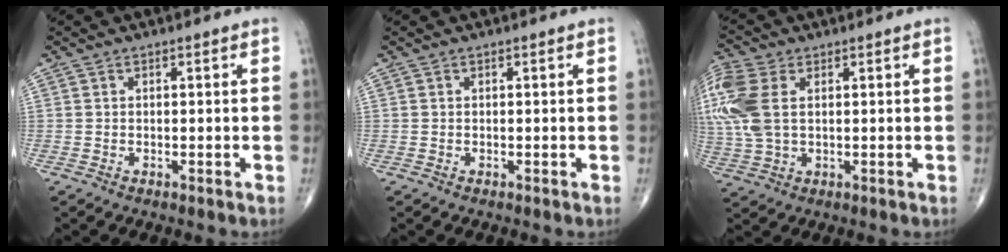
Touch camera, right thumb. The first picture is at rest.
{"total": 0.0}
{"total": 13.2, "force": [3.0, 8.1, 10.0], "torque": [-0.268, 0.009, 0.062]}